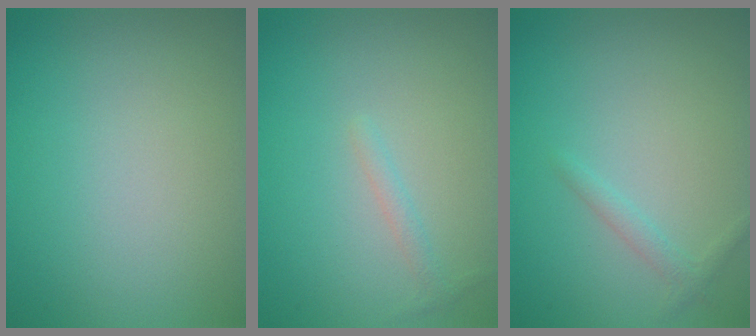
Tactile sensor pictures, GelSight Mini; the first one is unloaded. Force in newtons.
{"total": 0.9, "press": 0.9, "slide": 0.0}
{"total": 1.1, "press": 1.1, "slide": 0.0}